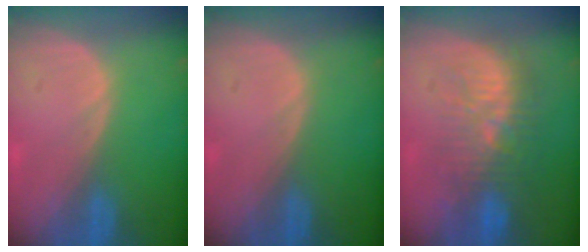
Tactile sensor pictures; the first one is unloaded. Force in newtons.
{"total": 0.0}
{"total": 9.5, "press": 9.1, "slide": 2.8}